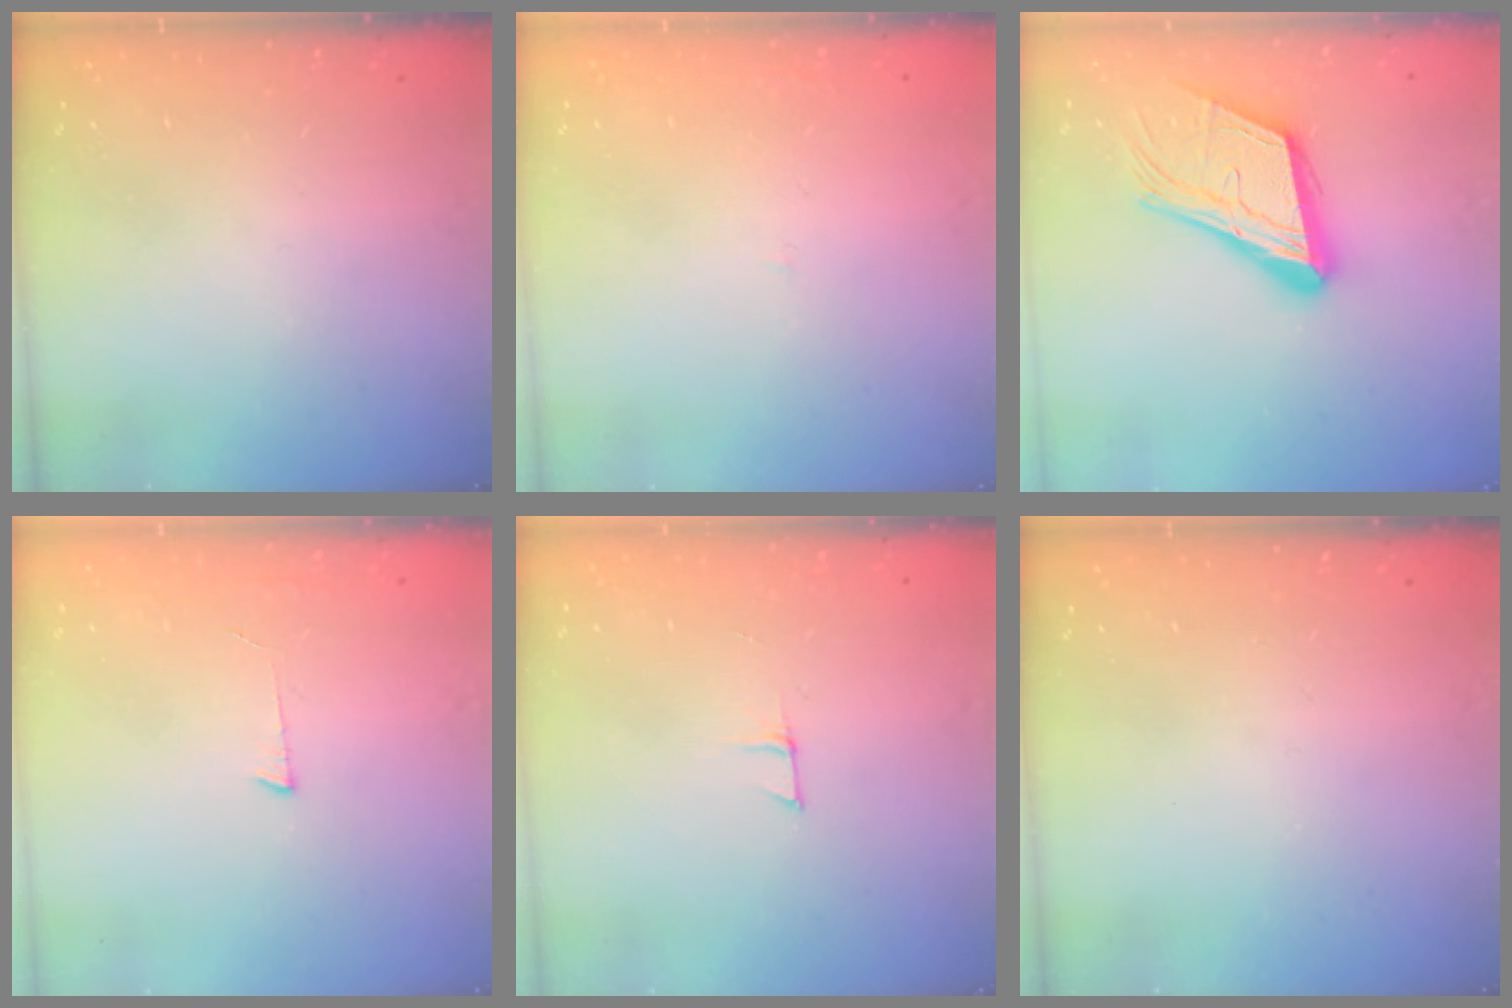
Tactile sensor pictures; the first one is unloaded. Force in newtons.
{"total": 0.9, "press": 0.9, "slide": 0.1}
{"total": 18.7, "press": 18.4, "slide": 3.0}
{"total": 3.0, "press": 3.0, "slide": 0.3}
{"total": 3.9, "press": 3.9, "slide": 0.3}
{"total": 0.0}